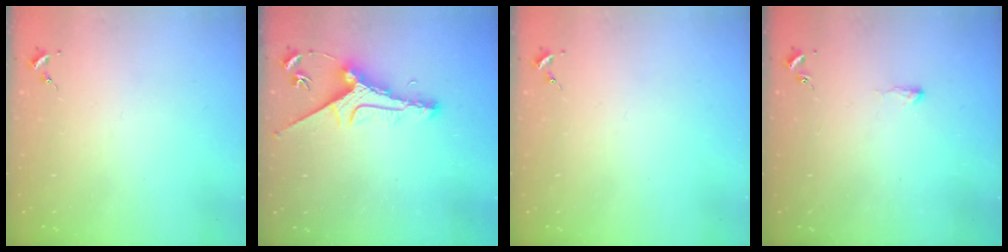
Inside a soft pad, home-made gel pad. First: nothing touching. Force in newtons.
{"total": 9.9, "press": 9.8, "slide": 1.0}
{"total": 0.0}
{"total": 3.5, "press": 3.4, "slide": 0.6}